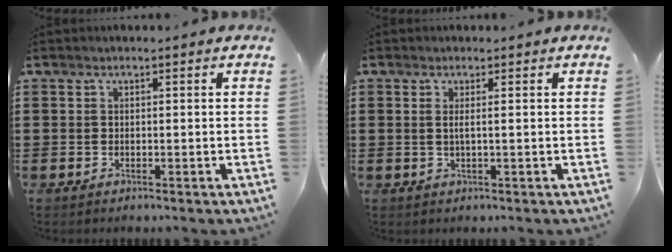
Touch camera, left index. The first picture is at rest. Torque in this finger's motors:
{"motor_torque": [0.34, 0.39, 0.02, 0.03]}